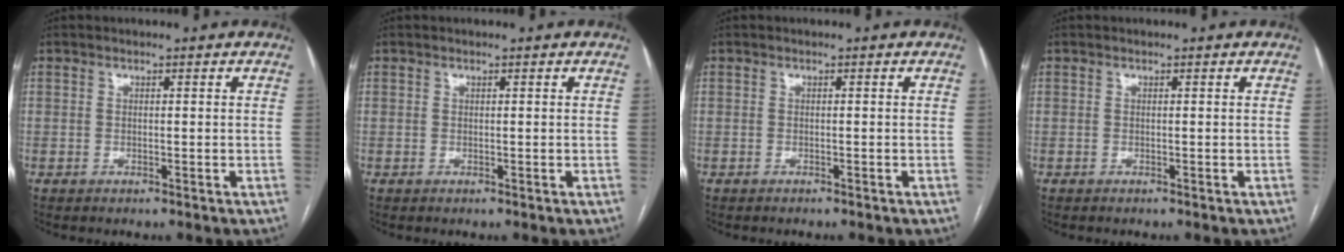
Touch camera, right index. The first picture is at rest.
{"total": 0.0}
{"total": 1.1, "force": [-1.0, 0.4, 0.2], "torque": [-0.009, 0.000, -0.014]}
{"total": 0.0}